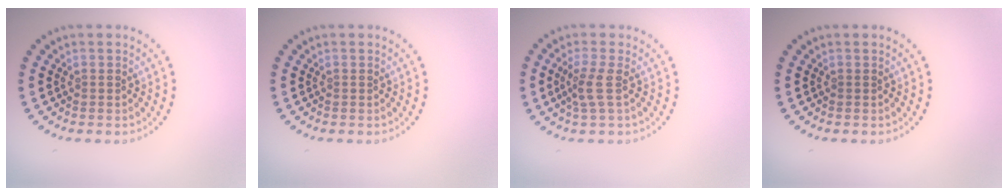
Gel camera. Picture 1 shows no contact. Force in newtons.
{"total": 0.0}
{"total": 2.0, "press": 1.5, "slide": 1.3}
{"total": 0.0}